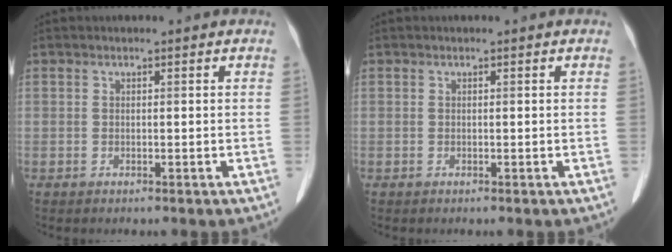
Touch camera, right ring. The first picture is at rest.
{"total": 0.0}